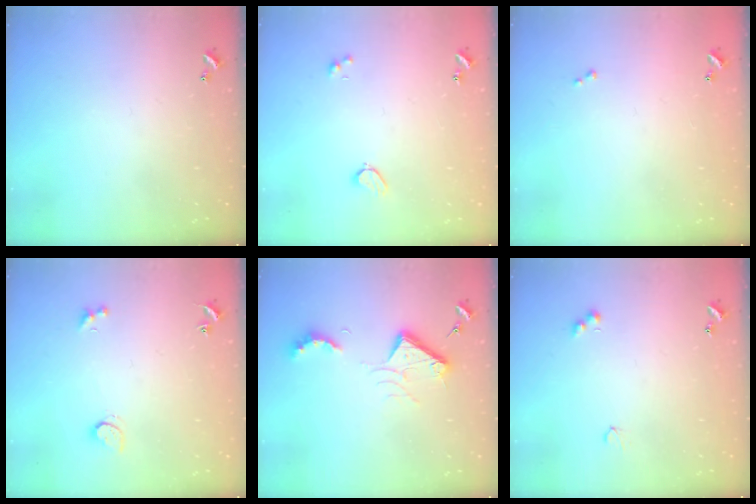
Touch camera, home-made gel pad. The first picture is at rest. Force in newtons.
{"total": 2.2, "press": 2.1, "slide": 0.6}
{"total": 0.0}
{"total": 2.0, "press": 1.9, "slide": 0.5}
{"total": 10.7, "press": 10.6, "slide": 1.3}
{"total": 4.4, "press": 4.4, "slide": 0.7}